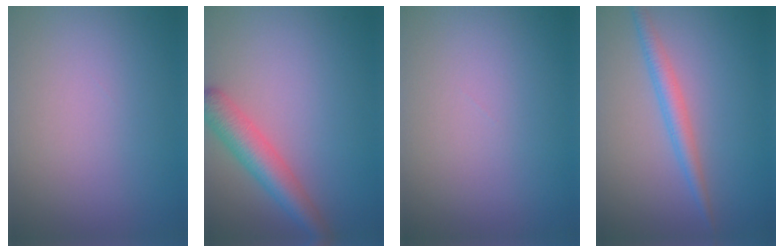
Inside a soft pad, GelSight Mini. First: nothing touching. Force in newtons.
{"total": 4.3, "press": 4.3, "slide": 0.1}
{"total": 0.0}
{"total": 2.3, "press": 2.3, "slide": 0.1}